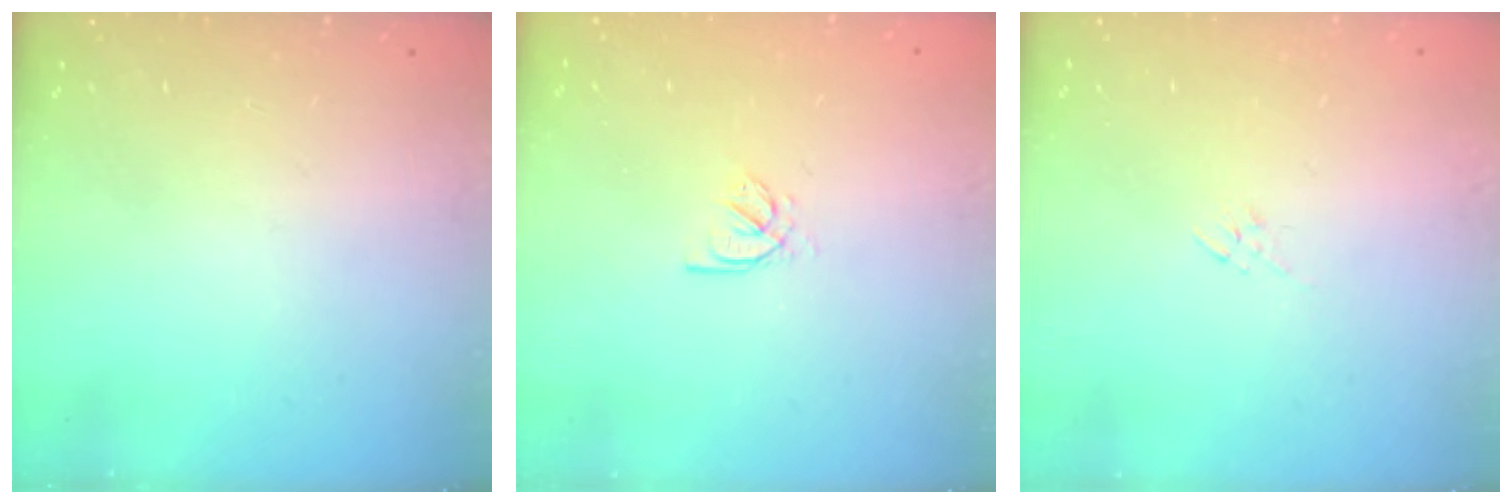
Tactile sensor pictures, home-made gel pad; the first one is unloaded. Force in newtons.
{"total": 2.0, "press": 2.0, "slide": 0.4}
{"total": 2.7, "press": 2.5, "slide": 0.9}